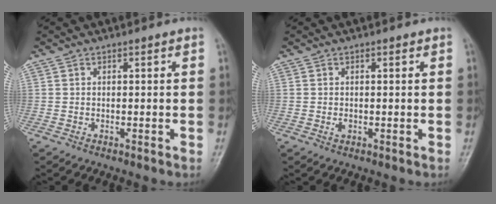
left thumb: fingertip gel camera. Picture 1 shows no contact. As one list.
[{"total": 1.0, "force": [0.0, 0.7, 0.7], "torque": [-0.009, -0.001, -0.001]}]